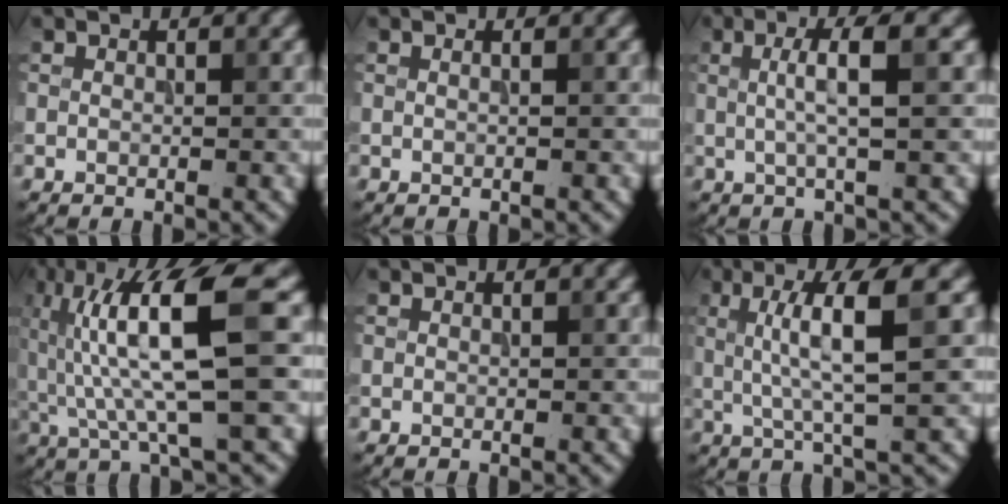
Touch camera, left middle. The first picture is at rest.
{"total": 0.6, "force": [0.3, 0.3, 0.5], "torque": [-0.005, -0.004, -0.004]}
{"total": 3.8, "force": [0.5, 0.7, 3.8], "torque": [-0.064, 0.005, 0.005]}
{"total": 10.2, "force": [1.2, 1.8, 10.0], "torque": [-0.178, 0.011, 0.025]}
{"total": 0.0}
{"total": 5.8, "force": [1.1, 0.9, 5.6], "torque": [-0.099, 0.008, 0.021]}